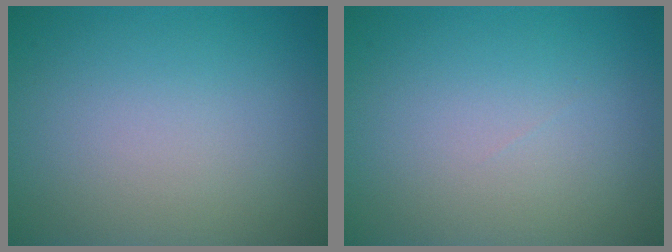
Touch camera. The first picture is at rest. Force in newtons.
{"total": 0.0}